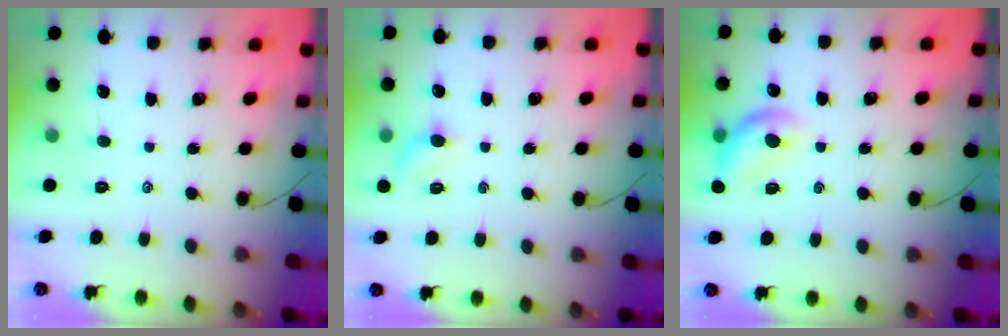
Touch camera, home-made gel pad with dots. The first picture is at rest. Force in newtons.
{"total": 5.5, "press": 5.3, "slide": 1.3}
{"total": 12.2, "press": 12.0, "slide": 2.5}